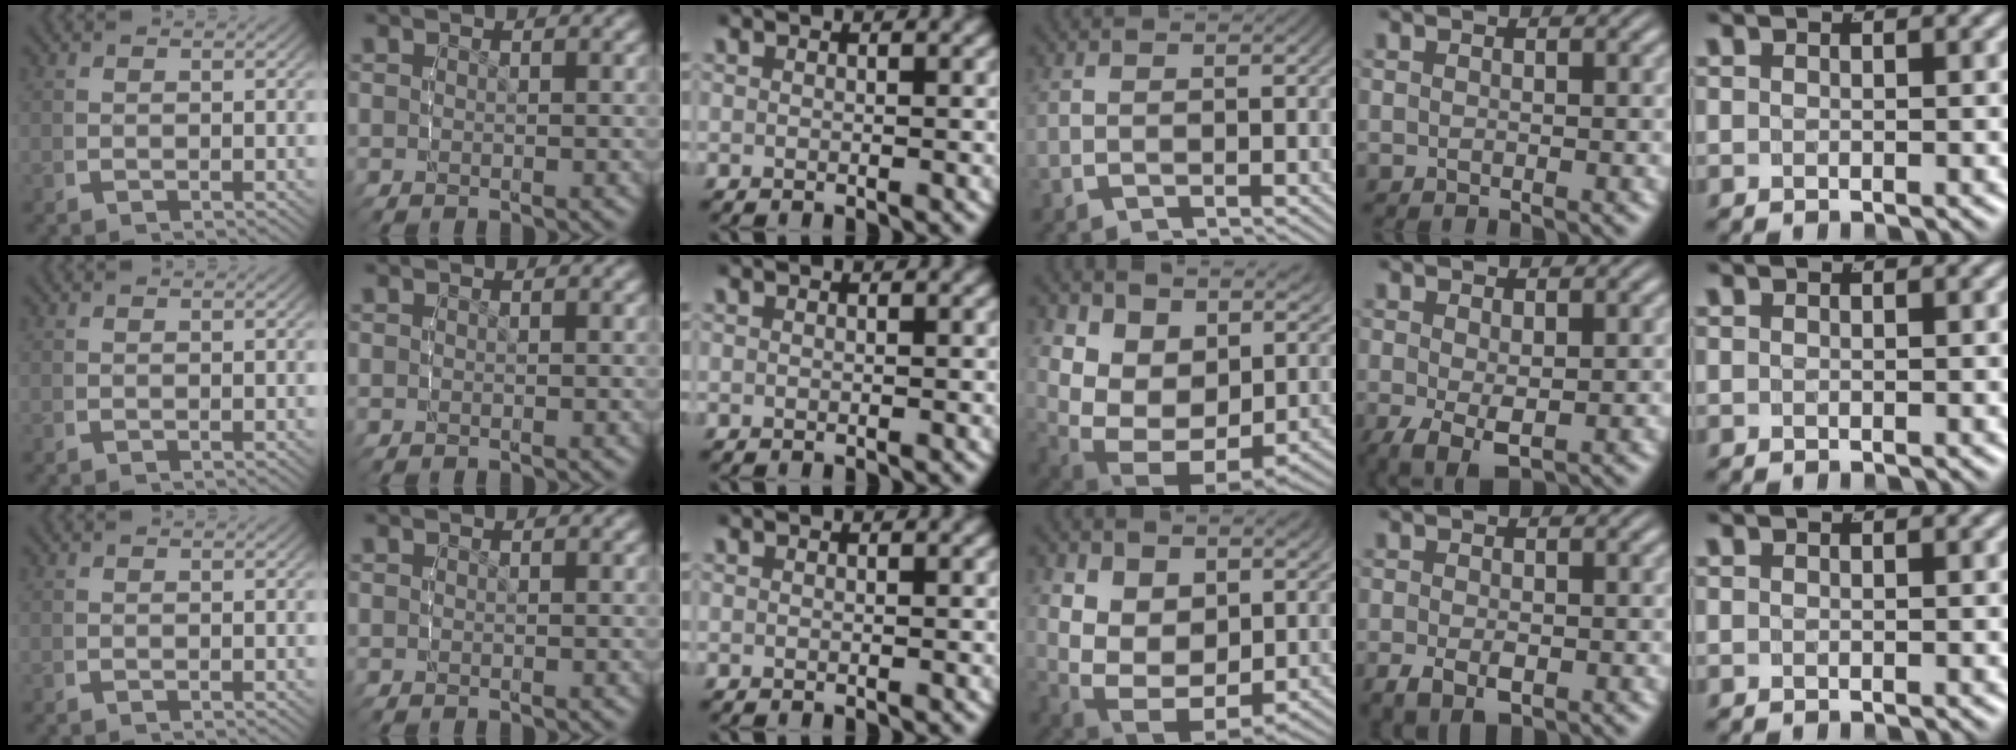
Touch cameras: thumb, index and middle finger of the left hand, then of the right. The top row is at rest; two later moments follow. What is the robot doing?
{"motion": "lift_and_place", "object": "air blower"}